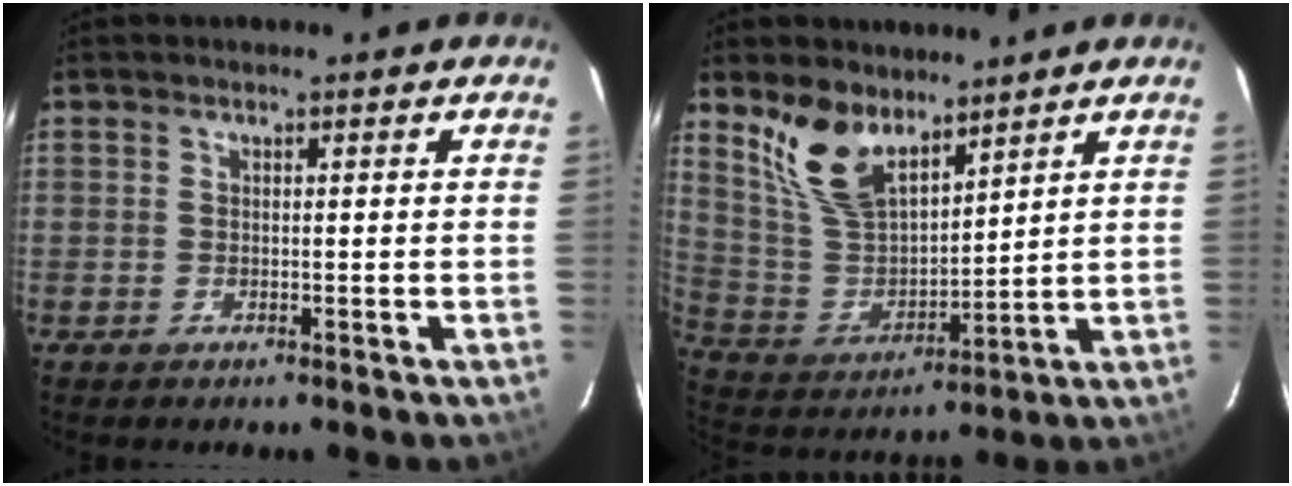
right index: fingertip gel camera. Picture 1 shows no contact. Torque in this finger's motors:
{"motor_torque": [0.32, 0.31, 0.56, 0.14]}